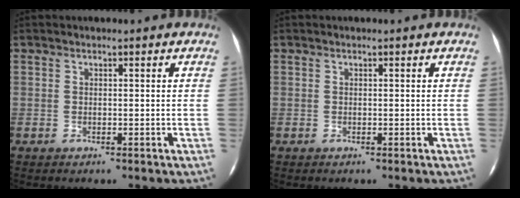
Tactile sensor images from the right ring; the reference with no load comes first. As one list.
[{"total": 0.0}]